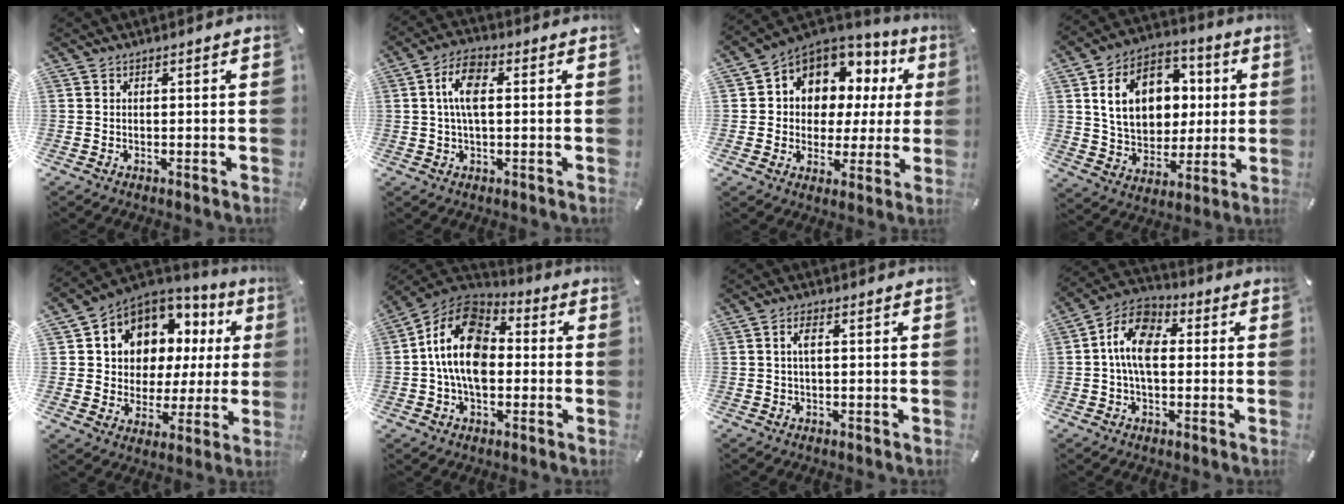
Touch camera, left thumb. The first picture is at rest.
{"total": 8.2, "force": [1.3, 4.0, 7.0], "torque": [-0.141, 0.007, 0.018]}
{"total": 8.6, "force": [4.5, 7.0, 2.0], "torque": [-0.053, -0.045, 0.088]}
{"total": 16.2, "force": [3.6, 12.9, 9.2], "torque": [-0.162, 0.004, 0.070]}
{"total": 9.3, "force": [5.4, 7.4, 1.4], "torque": [-0.045, -0.057, 0.105]}
{"total": 16.1, "force": [-0.4, 11.0, 11.8], "torque": [-0.240, 0.011, -0.013]}
{"total": 2.8, "force": [0.3, 1.0, 2.6], "torque": [-0.051, 0.005, 0.004]}
{"total": 11.2, "force": [0.5, 7.3, 8.5], "torque": [-0.159, 0.013, 0.010]}